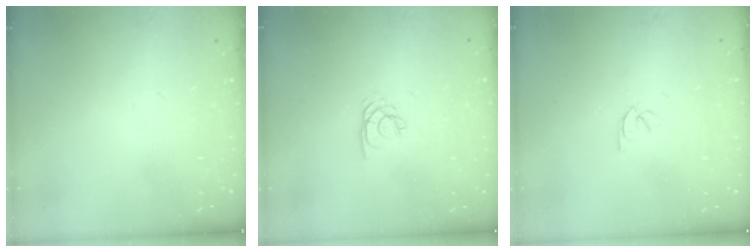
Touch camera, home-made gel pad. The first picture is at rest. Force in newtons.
{"total": 2.2, "press": 2.2, "slide": 0.3}
{"total": 2.1, "press": 2.1, "slide": 0.4}